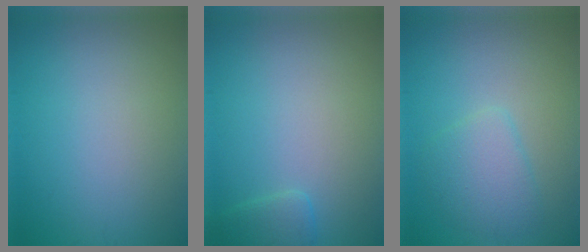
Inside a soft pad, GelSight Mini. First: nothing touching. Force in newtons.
{"total": 1.5, "press": 1.5, "slide": 0.1}
{"total": 3.0, "press": 3.0, "slide": 0.2}